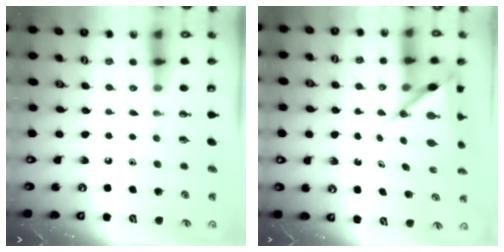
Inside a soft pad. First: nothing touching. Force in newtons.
{"total": 7.2, "press": 7.2, "slide": 0.5}